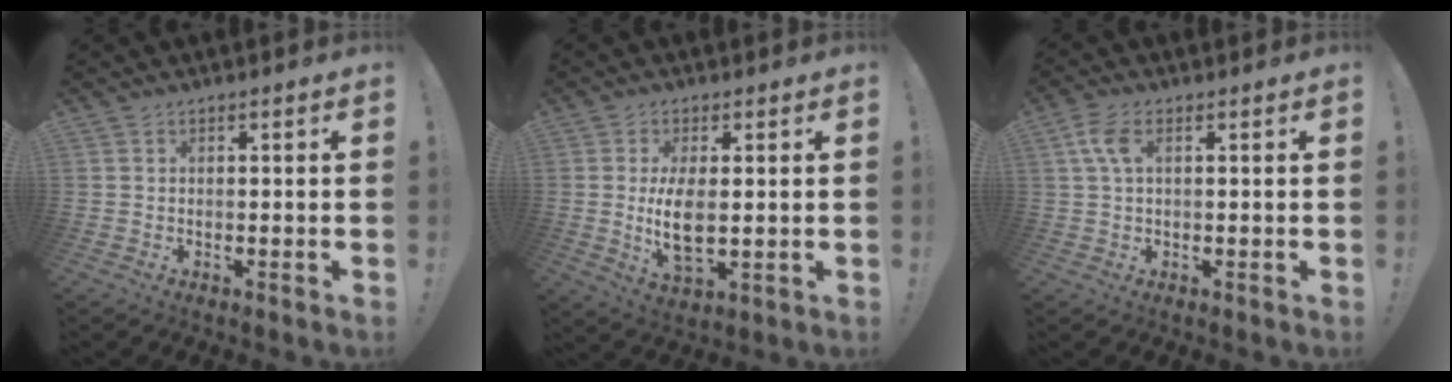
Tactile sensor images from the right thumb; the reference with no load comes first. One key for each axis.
{"total": 8.8, "fx": 0.3, "fy": 3.8, "fz": 7.9, "tx": -0.155, "ty": -0.019, "tz": 0.003}
{"total": 5.5, "fx": 1.4, "fy": 2.8, "fz": 4.6, "tx": -0.102, "ty": 0.008, "tz": 0.027}